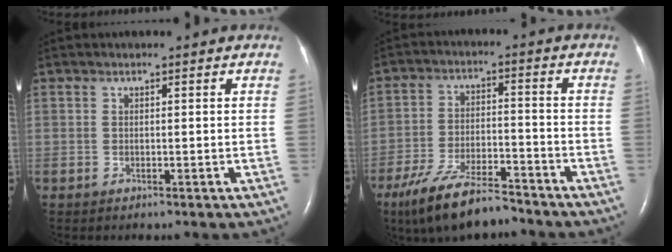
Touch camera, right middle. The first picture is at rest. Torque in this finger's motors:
{"motor_torque": [1.08, -1.07, 0.15, 0.07]}